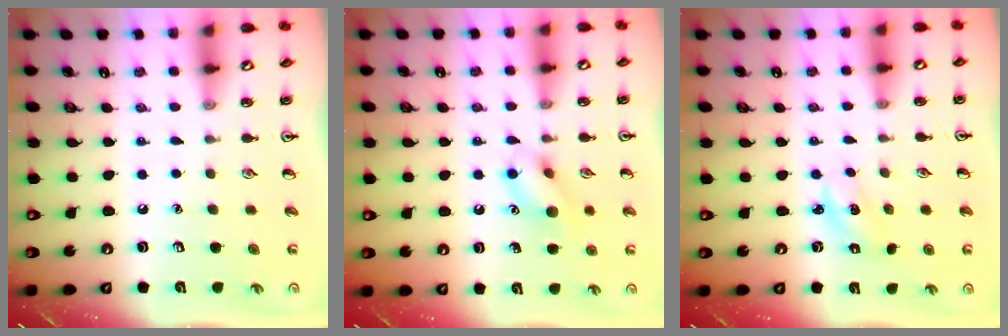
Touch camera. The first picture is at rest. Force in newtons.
{"total": 9.9, "press": 9.9, "slide": 0.7}
{"total": 2.2, "press": 2.1, "slide": 0.4}